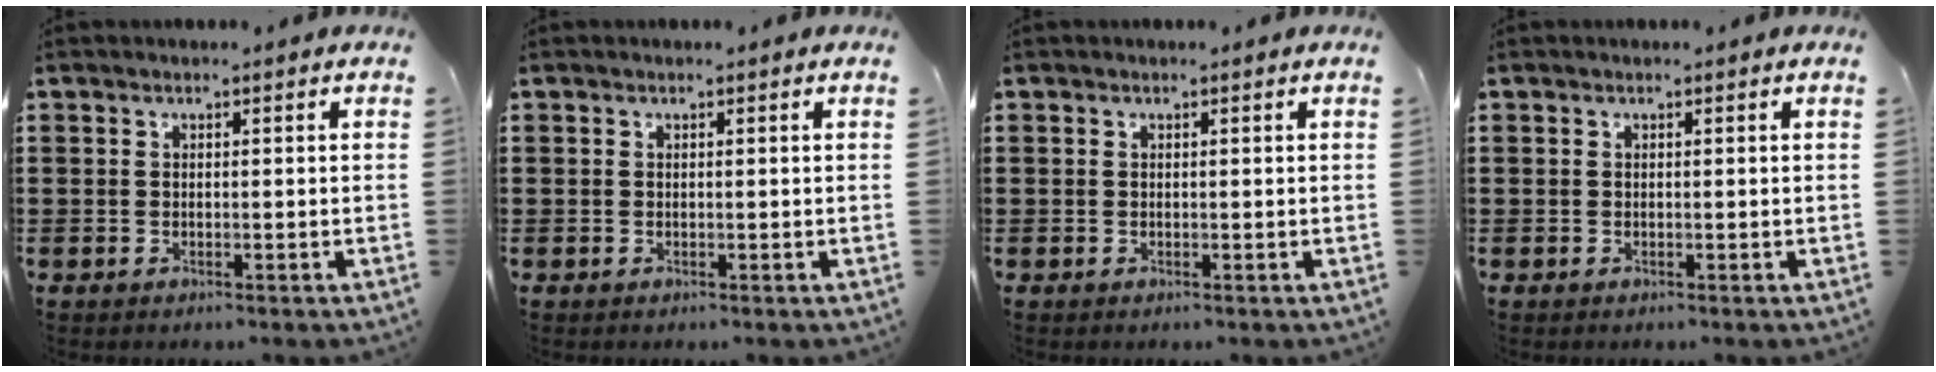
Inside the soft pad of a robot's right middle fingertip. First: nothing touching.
{"total": 0.0}
{"total": 0.0}
{"total": 0.0}